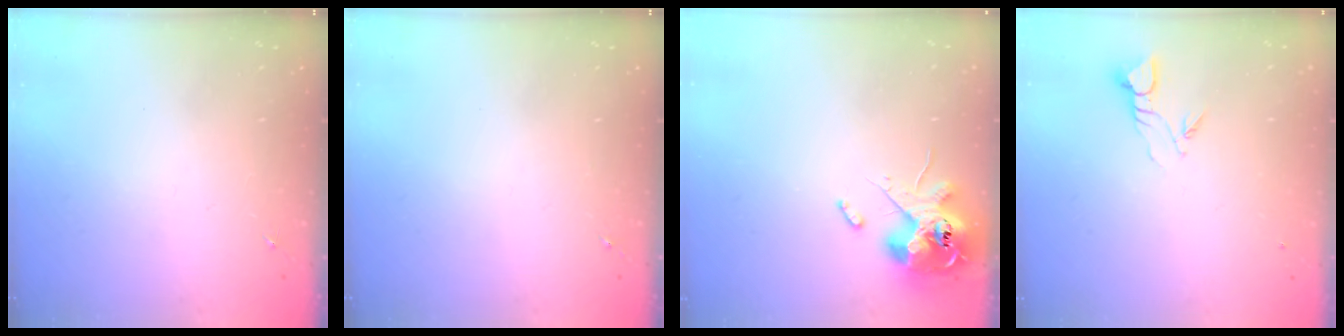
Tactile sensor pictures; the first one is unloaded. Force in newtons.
{"total": 0.0}
{"total": 12.8, "press": 12.6, "slide": 2.2}
{"total": 3.7, "press": 3.7, "slide": 0.2}